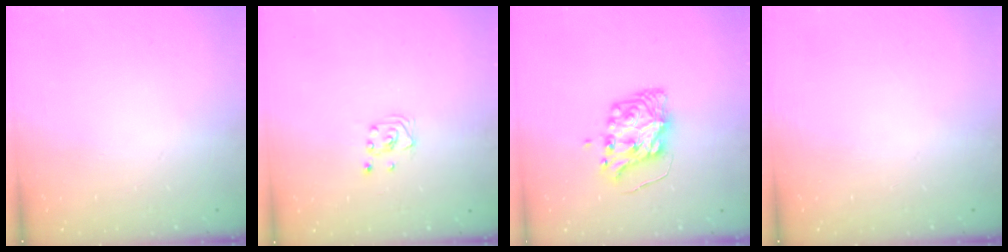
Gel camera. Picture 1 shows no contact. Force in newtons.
{"total": 2.0, "press": 2.0, "slide": 0.1}
{"total": 8.9, "press": 8.9, "slide": 0.3}
{"total": 0.0}